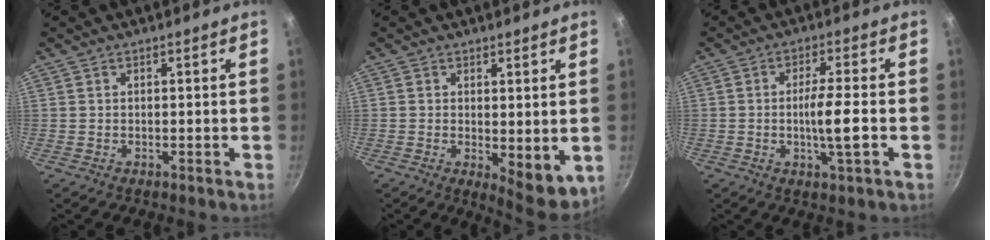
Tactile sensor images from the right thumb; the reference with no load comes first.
{"total": 7.3, "force": [0.0, 3.2, 6.5], "torque": [-0.082, -0.020, 0.006]}
{"total": 6.6, "force": [-1.3, 0.6, 6.4], "torque": [-0.118, 0.008, -0.026]}